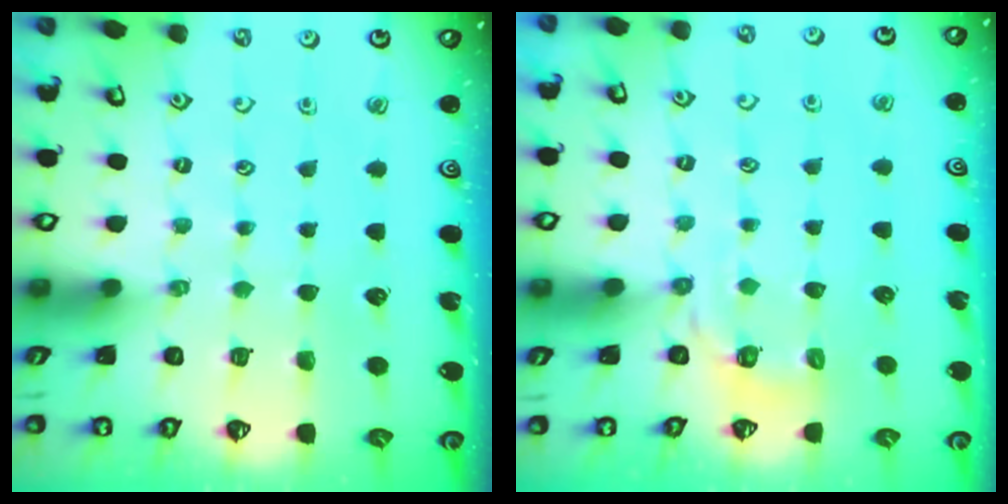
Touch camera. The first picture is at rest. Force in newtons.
{"total": 3.8, "press": 3.2, "slide": 2.1}